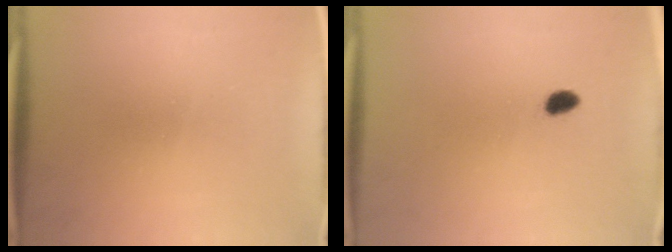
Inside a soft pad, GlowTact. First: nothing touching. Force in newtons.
{"total": 2.0}